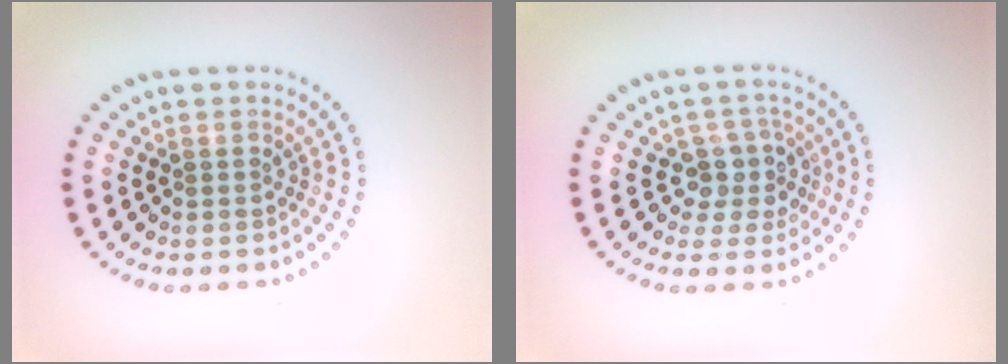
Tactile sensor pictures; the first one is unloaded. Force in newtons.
{"total": 3.1, "press": 2.4, "slide": 2.0}